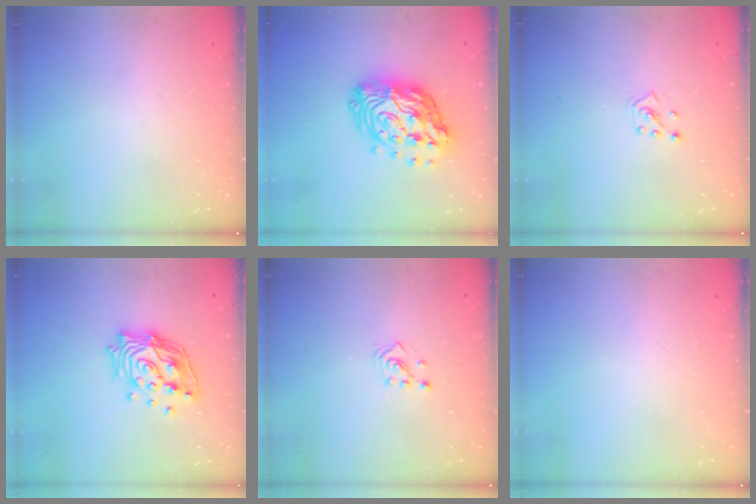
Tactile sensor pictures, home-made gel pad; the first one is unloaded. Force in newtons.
{"total": 18.3, "press": 18.2, "slide": 1.8}
{"total": 2.8, "press": 2.8, "slide": 0.2}
{"total": 17.1, "press": 17.1, "slide": 1.3}
{"total": 2.1, "press": 2.1, "slide": 0.3}
{"total": 0.0}